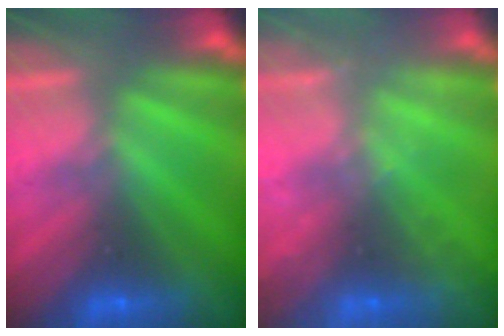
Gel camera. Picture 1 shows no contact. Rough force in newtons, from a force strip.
{"total": 2.3}